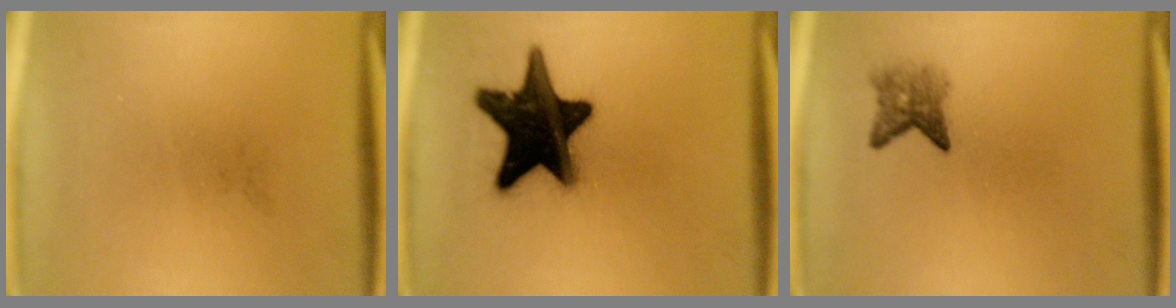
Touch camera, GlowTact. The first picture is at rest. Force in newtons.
{"total": 19.9}
{"total": 3.0}